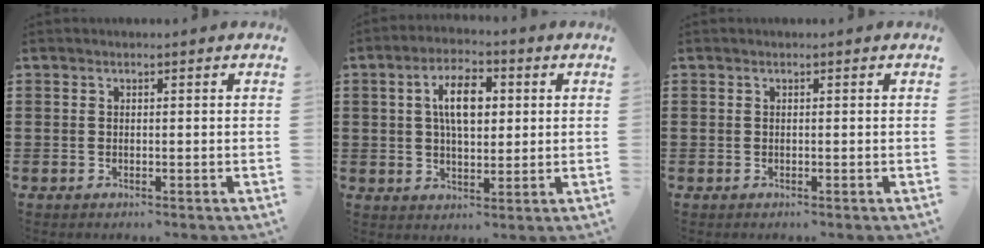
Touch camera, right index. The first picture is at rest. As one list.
[{"total": 7.0, "force": [1.5, 3.4, 6.0], "torque": [-0.108, 0.008, 0.020]}, {"total": 0.0}]